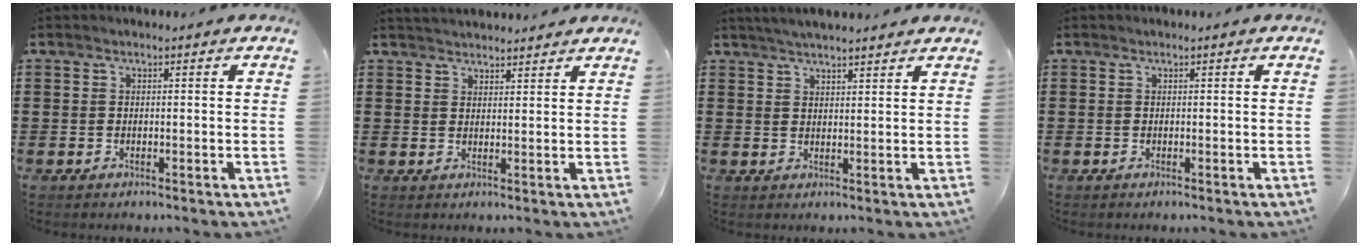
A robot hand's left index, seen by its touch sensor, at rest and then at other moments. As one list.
[{"total": 2.3, "force": [2.3, 0.0, -0.1], "torque": [-0.004, -0.002, 0.045]}, {"total": 2.9, "force": [2.8, 0.2, 0.7], "torque": [-0.021, -0.001, 0.052]}, {"total": 0.0}]